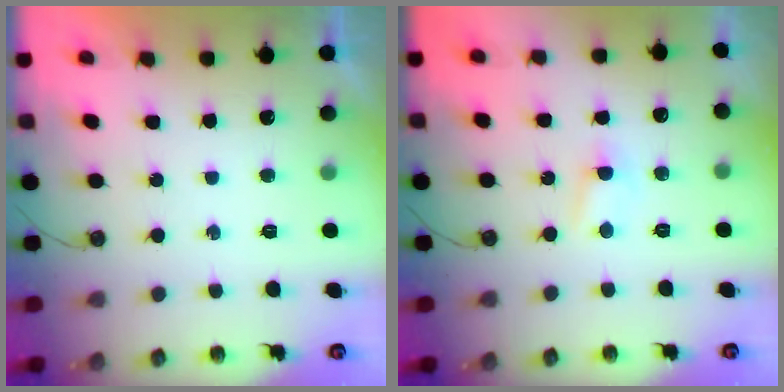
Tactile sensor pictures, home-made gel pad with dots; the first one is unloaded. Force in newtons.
{"total": 2.9, "press": 2.8, "slide": 0.4}